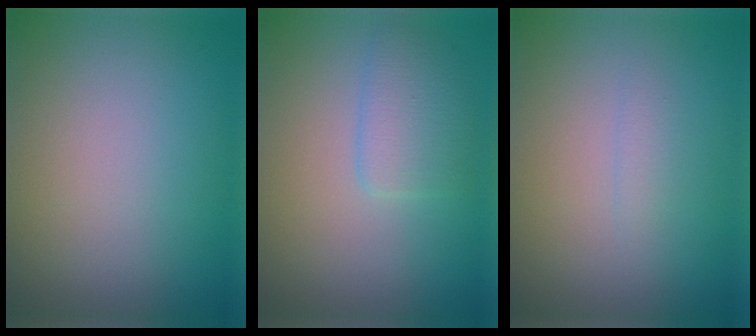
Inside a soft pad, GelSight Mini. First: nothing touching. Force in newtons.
{"total": 2.5, "press": 2.5, "slide": 0.1}
{"total": 0.7, "press": 0.7, "slide": 0.0}